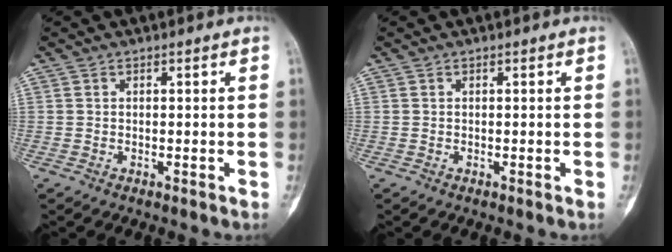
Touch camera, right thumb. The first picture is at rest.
{"total": 0.0}